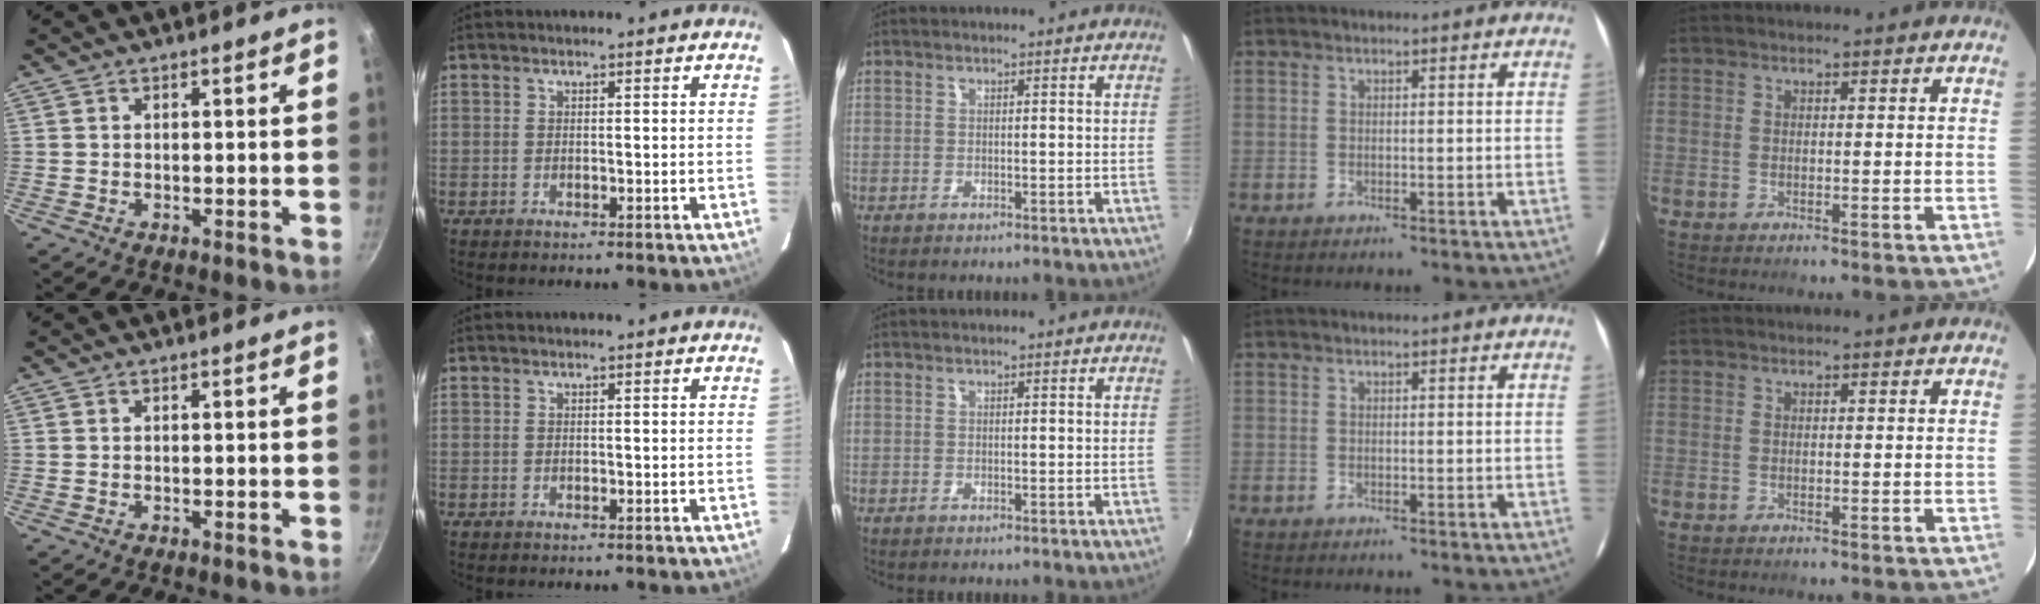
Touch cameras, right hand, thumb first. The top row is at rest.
{}